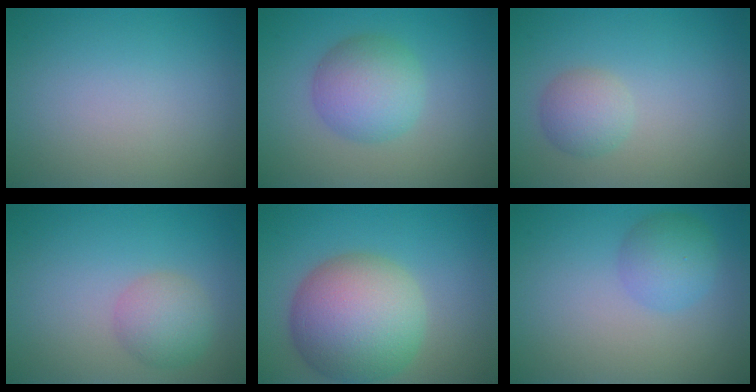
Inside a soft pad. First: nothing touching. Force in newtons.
{"total": 4.7, "press": 4.7, "slide": 0.1}
{"total": 2.3, "press": 2.3, "slide": 0.0}
{"total": 3.0, "press": 3.0, "slide": 0.0}
{"total": 10.1, "press": 10.1, "slide": 0.4}
{"total": 2.9, "press": 2.9, "slide": 0.1}